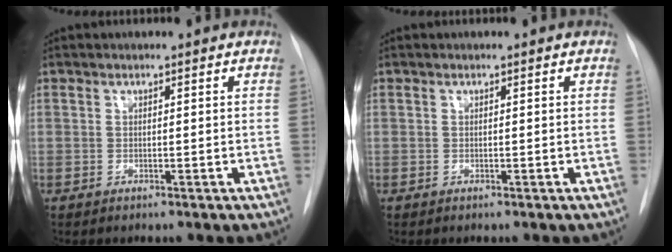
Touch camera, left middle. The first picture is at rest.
{"total": 0.0}